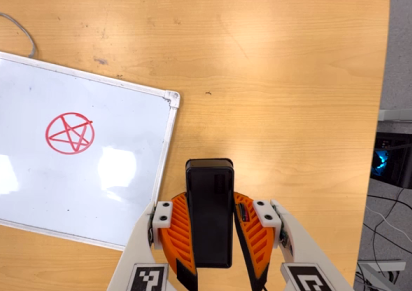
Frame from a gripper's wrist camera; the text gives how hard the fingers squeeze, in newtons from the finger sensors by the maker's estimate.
{"total": 9.6, "left": 7.6, "right": 11.5}